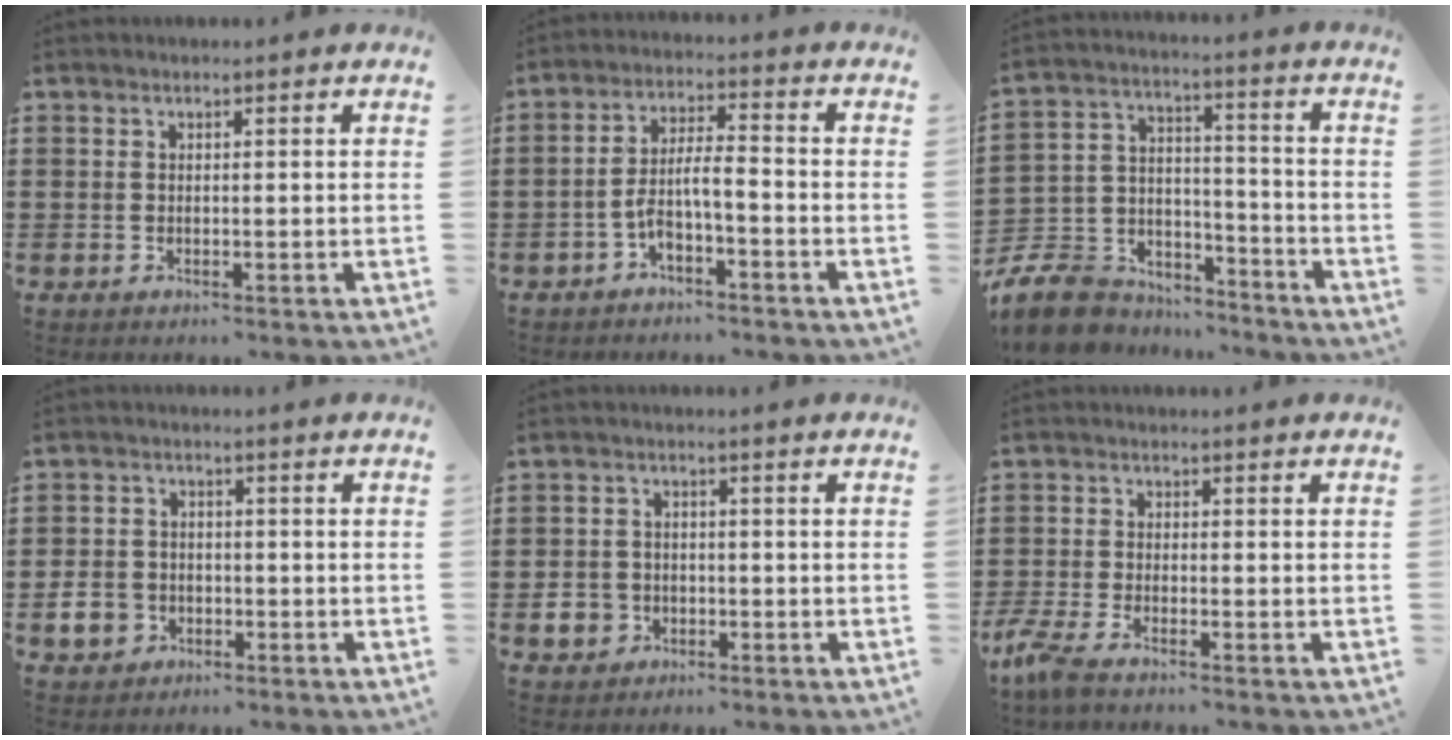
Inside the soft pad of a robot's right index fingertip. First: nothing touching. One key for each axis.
{"total": 5.4, "fx": -3.0, "fy": 1.5, "fz": 4.3, "tx": -0.105, "ty": -0.001, "tz": -0.063}
{"total": 8.9, "fx": -7.9, "fy": 3.7, "fz": 1.8, "tx": -0.058, "ty": 0.018, "tz": -0.157}
{"total": 4.2, "fx": -1.6, "fy": 3.5, "fz": 1.8, "tx": -0.050, "ty": 0.004, "tz": -0.034}
{"total": 3.5, "fx": -1.5, "fy": 2.9, "fz": 1.2, "tx": -0.036, "ty": 0.002, "tz": -0.032}
{"total": 3.3, "fx": -2.9, "fy": 0.1, "fz": 1.5, "tx": -0.056, "ty": -0.012, "tz": -0.064}